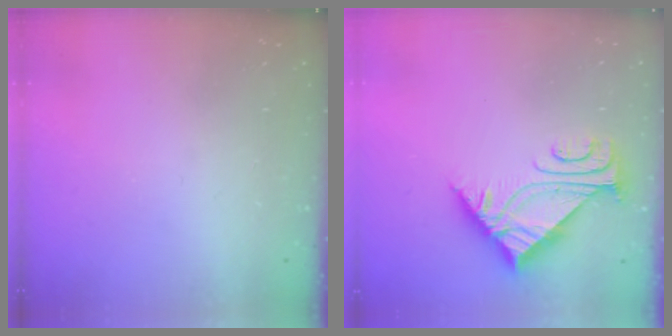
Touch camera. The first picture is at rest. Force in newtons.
{"total": 5.2, "press": 5.2, "slide": 0.8}